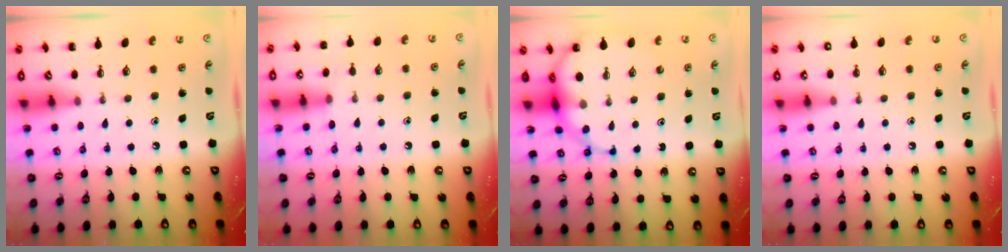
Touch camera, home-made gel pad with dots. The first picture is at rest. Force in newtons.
{"total": 7.5, "press": 7.0, "slide": 2.8}
{"total": 9.4, "press": 9.0, "slide": 2.7}
{"total": 3.4, "press": 2.5, "slide": 2.3}